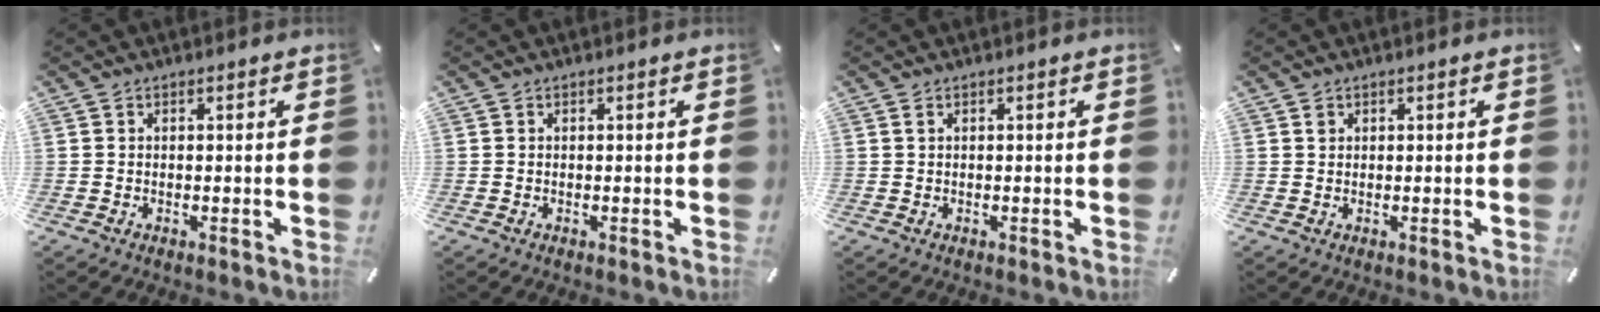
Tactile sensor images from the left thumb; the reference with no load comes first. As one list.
[{"total": 0.0}, {"total": 0.5, "force": [0.2, 0.1, 0.5], "torque": [-0.009, 0.000, 0.003]}, {"total": 1.0, "force": [0.6, 0.8, 0.2], "torque": [0.004, -0.003, 0.010]}]